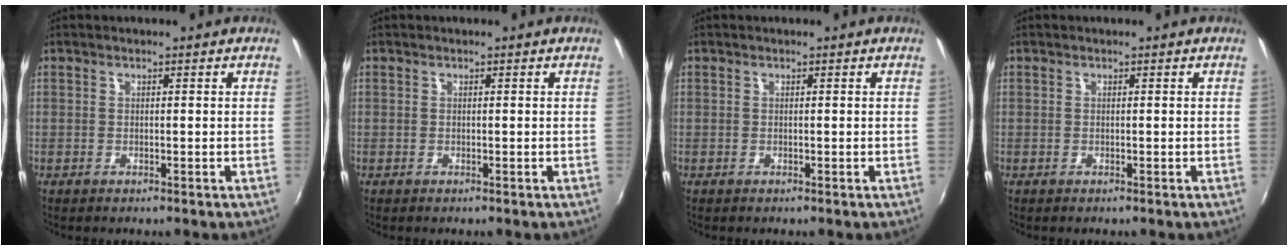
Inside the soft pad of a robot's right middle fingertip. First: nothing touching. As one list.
[{"total": 0.0}, {"total": 0.0}, {"total": 0.0}]